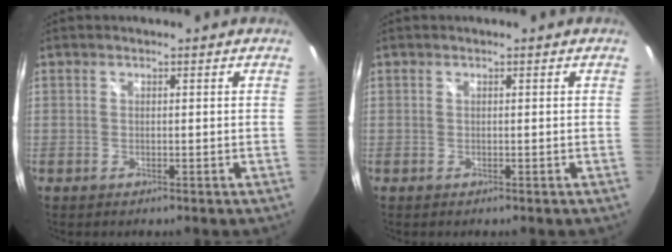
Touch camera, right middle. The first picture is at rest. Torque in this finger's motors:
{"motor_torque": [-0.59, -0.15, 0.05, 0.00]}